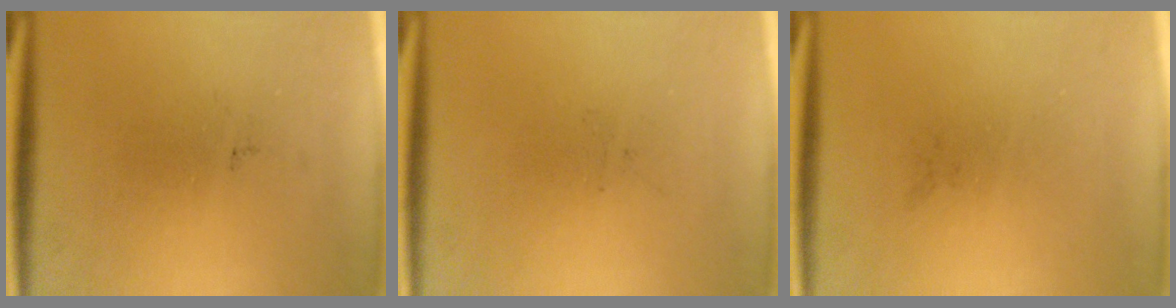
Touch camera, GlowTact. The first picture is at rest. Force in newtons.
{"total": 0.0}
{"total": 0.0}